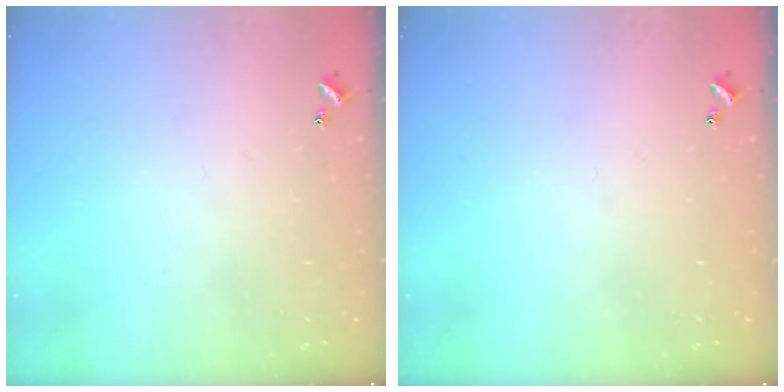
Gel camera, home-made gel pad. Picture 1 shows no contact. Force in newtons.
{"total": 0.0}